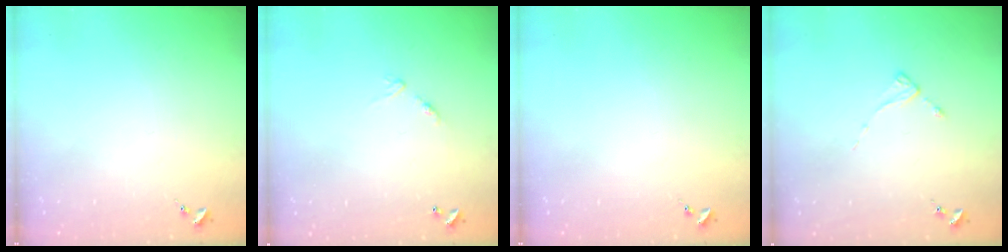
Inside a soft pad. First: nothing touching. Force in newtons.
{"total": 6.9, "press": 6.8, "slide": 0.6}
{"total": 0.0}
{"total": 1.9, "press": 1.8, "slide": 0.3}